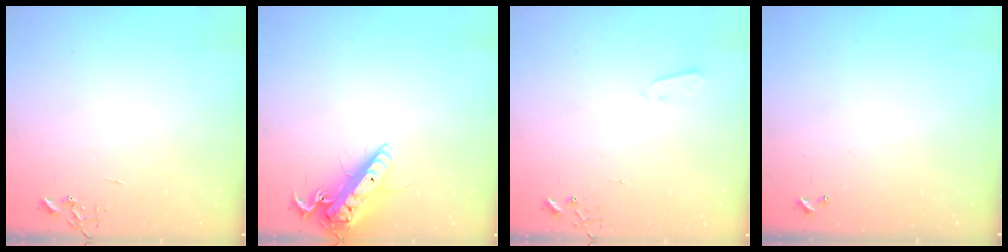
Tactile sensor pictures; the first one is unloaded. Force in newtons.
{"total": 16.4, "press": 16.1, "slide": 3.0}
{"total": 2.1, "press": 2.0, "slide": 0.4}
{"total": 0.0}